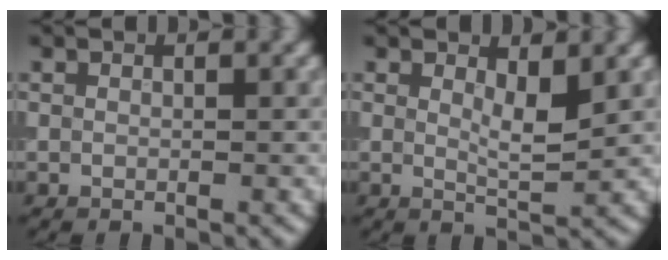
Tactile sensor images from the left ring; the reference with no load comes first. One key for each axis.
{"total": 2.4, "fx": 1.0, "fy": 0.5, "fz": 2.1, "tx": -0.035, "ty": -0.007, "tz": 0.019}